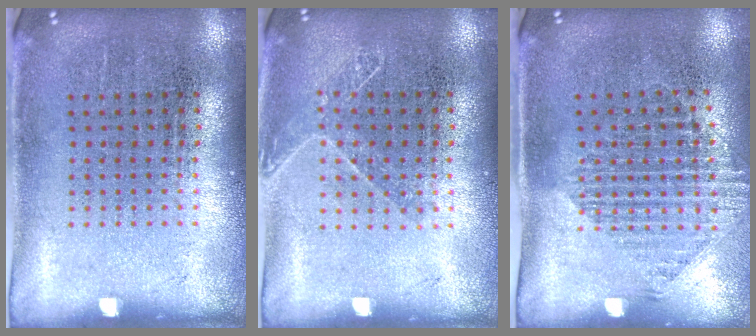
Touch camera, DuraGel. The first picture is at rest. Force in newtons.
{"total": 1.1, "press": 0.9, "slide": 0.5}
{"total": 1.5, "press": 1.2, "slide": 0.9}